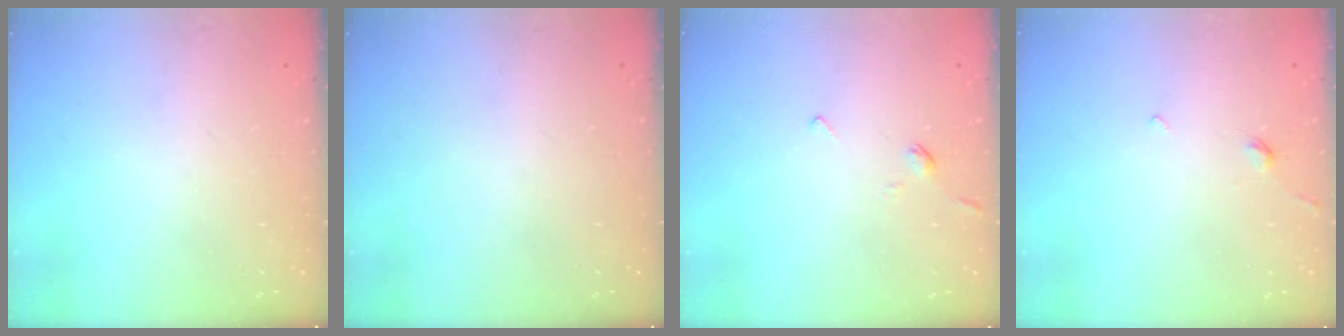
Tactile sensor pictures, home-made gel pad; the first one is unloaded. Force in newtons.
{"total": 0.0}
{"total": 2.4, "press": 2.3, "slide": 0.6}
{"total": 1.7, "press": 1.6, "slide": 0.5}